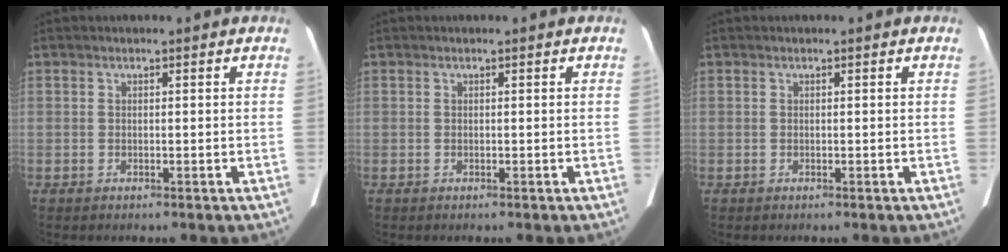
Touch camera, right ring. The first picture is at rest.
{"total": 0.0}
{"total": 0.0}